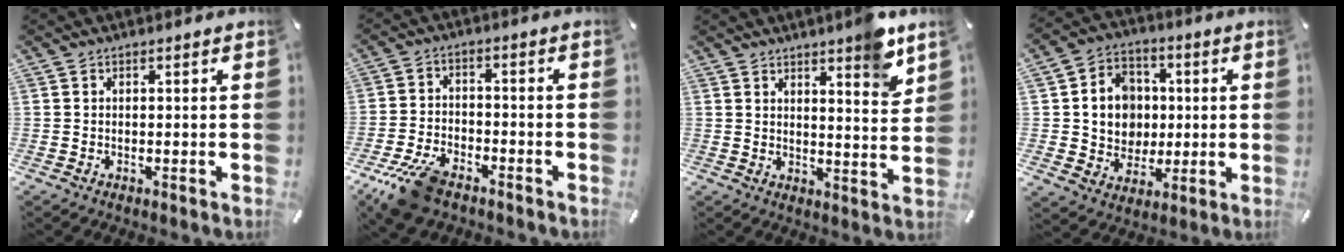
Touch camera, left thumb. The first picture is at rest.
{"total": 10.5, "force": [-7.3, 4.7, 5.8], "torque": [-0.120, 0.032, -0.135]}
{"total": 7.9, "force": [6.5, 1.3, 4.3], "torque": [-0.054, -0.047, 0.108]}
{"total": 11.4, "force": [0.7, 10.6, 4.1], "torque": [-0.079, 0.004, 0.023]}